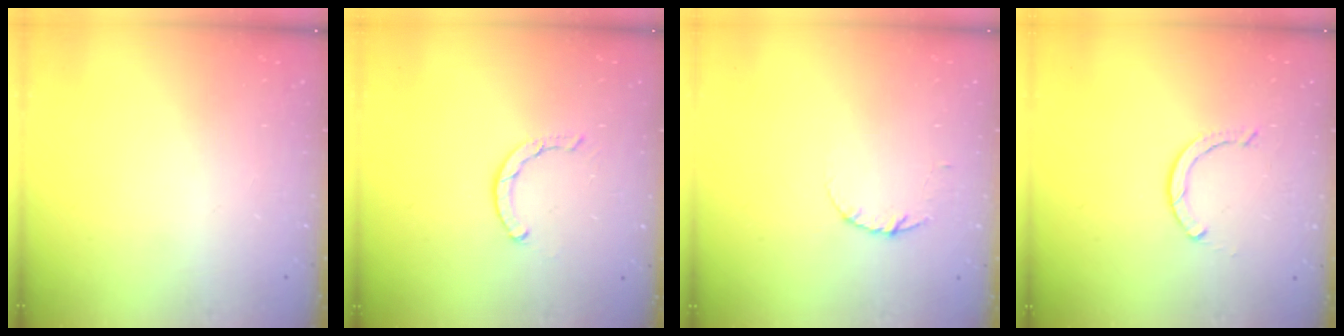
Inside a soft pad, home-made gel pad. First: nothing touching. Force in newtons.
{"total": 1.6, "press": 1.6, "slide": 0.1}
{"total": 3.4, "press": 3.4, "slide": 0.4}
{"total": 2.4, "press": 2.4, "slide": 0.0}